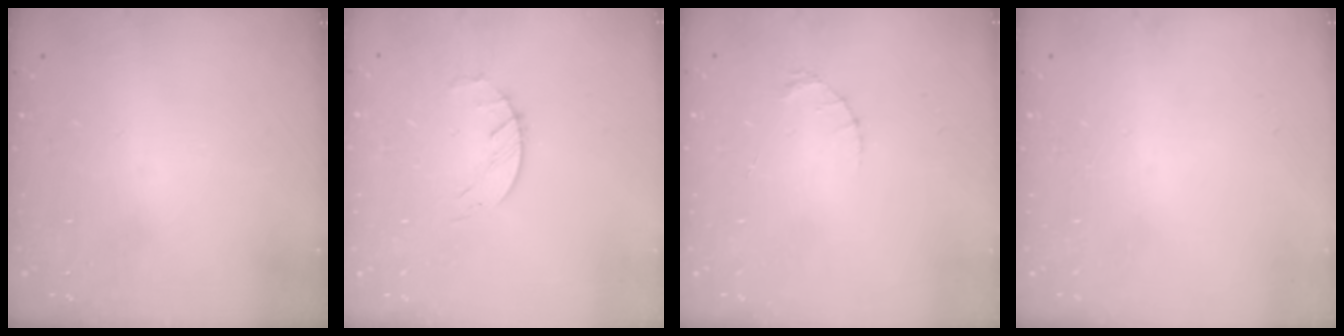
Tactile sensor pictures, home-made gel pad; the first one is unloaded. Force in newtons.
{"total": 2.7, "press": 2.6, "slide": 0.3}
{"total": 1.4, "press": 1.4, "slide": 0.2}
{"total": 0.0}